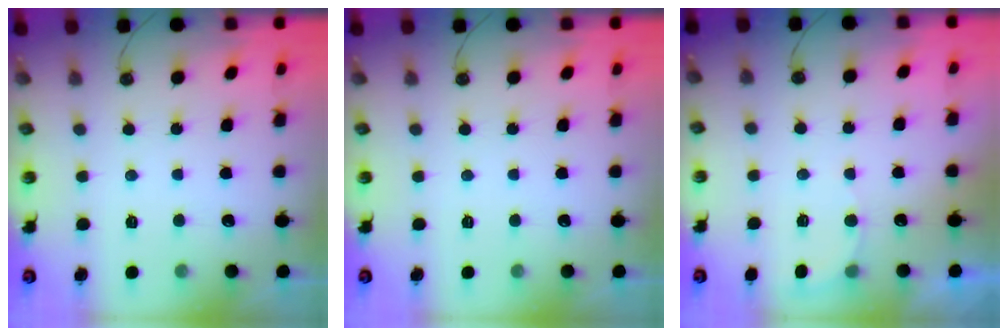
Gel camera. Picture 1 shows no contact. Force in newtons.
{"total": 0.0}
{"total": 4.0, "press": 3.9, "slide": 0.9}